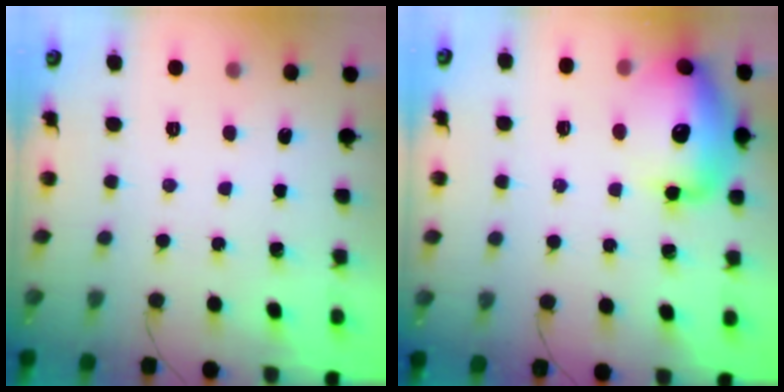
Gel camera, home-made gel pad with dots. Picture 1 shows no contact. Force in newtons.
{"total": 16.7, "press": 16.3, "slide": 3.3}